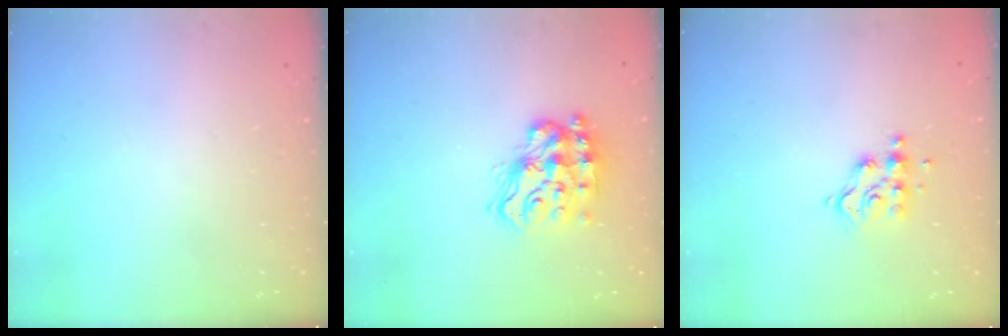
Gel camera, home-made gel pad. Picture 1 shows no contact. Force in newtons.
{"total": 15.1, "press": 15.0, "slide": 1.1}
{"total": 8.5, "press": 8.5, "slide": 0.5}